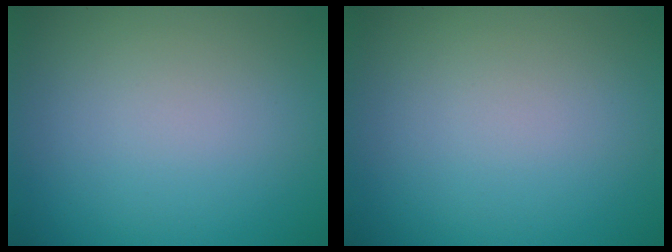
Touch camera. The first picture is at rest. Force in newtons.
{"total": 0.0}